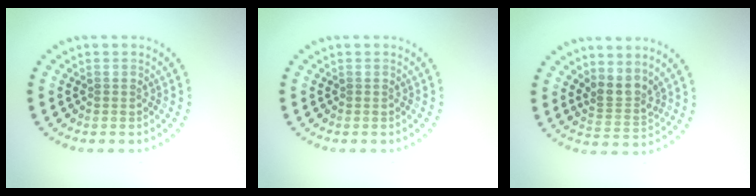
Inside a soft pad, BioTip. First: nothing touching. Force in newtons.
{"total": 0.0}
{"total": 2.7, "press": 1.9, "slide": 1.9}